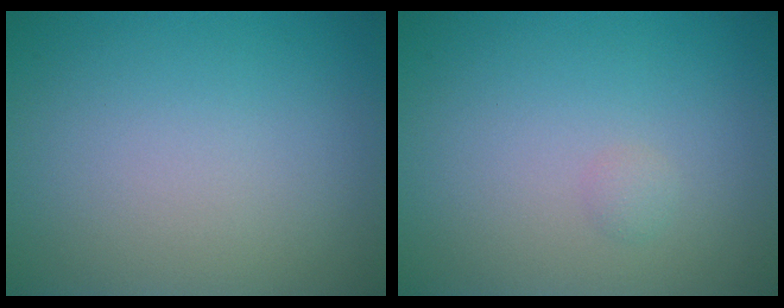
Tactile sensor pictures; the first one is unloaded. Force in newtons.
{"total": 0.6, "press": 0.6, "slide": 0.1}